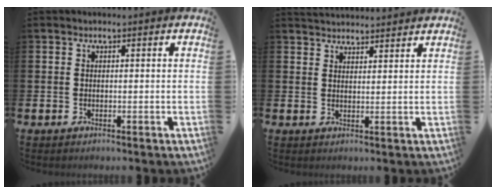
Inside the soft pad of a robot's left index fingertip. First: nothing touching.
{"total": 3.0, "force": [3.0, 0.3, 0.0], "torque": [-0.005, -0.016, 0.056]}